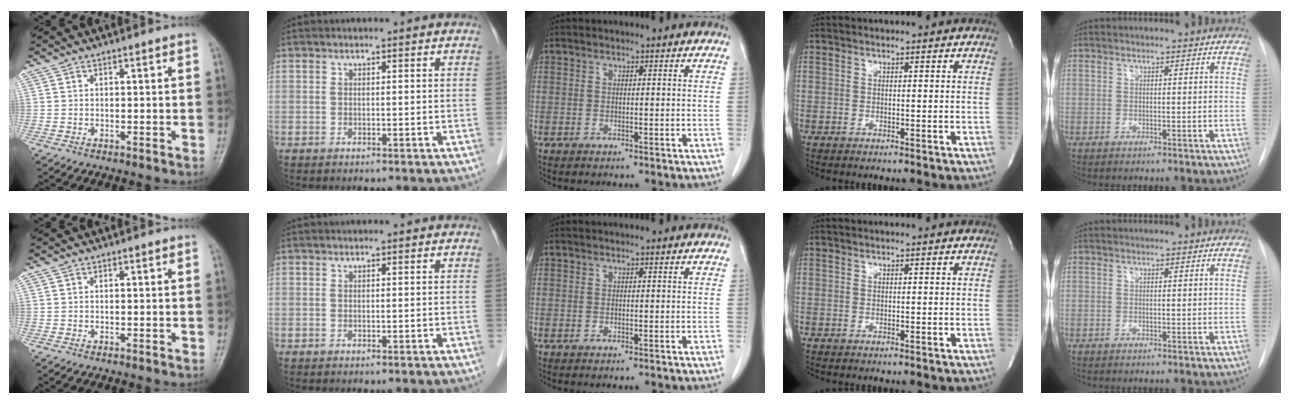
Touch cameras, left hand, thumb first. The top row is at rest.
{}